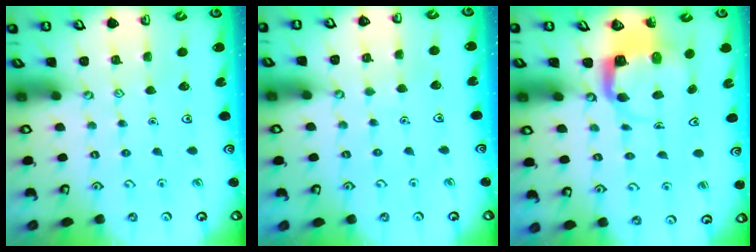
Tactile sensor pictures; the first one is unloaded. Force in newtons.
{"total": 1.7, "press": 1.7, "slide": 0.1}
{"total": 5.8, "press": 5.8, "slide": 0.6}